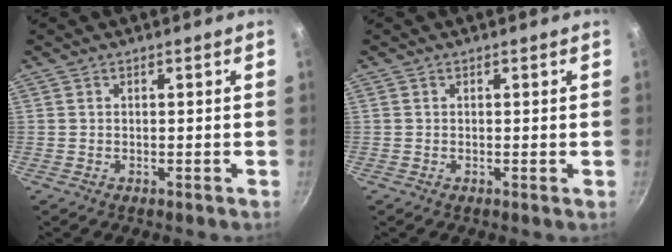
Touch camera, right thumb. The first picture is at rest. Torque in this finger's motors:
{"motor_torque": [-0.19, 0.50, 0.14, 0.22, 0.02]}